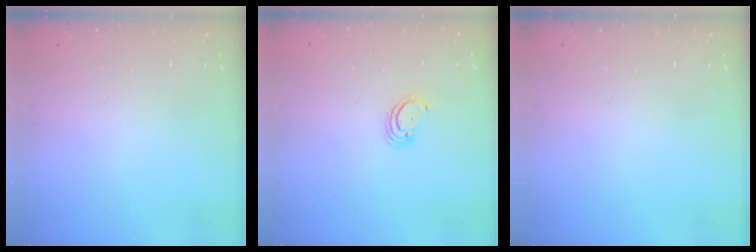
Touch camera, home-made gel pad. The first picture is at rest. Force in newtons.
{"total": 3.1, "press": 3.0, "slide": 0.3}
{"total": 0.0}